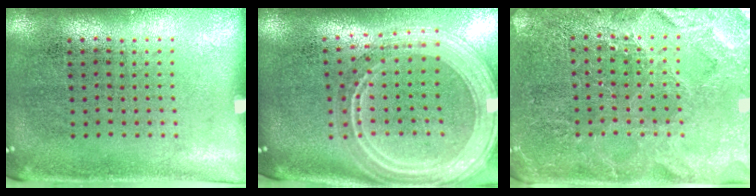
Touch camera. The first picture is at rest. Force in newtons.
{"total": 3.0, "press": 2.4, "slide": 1.8}
{"total": 3.6, "press": 3.5, "slide": 1.0}